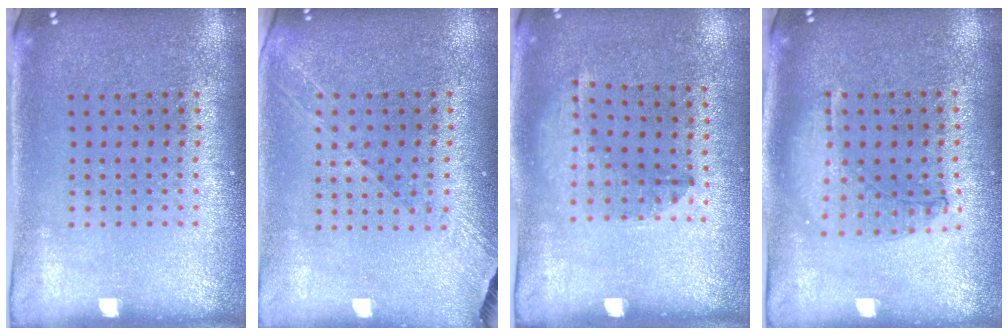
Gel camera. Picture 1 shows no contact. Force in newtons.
{"total": 1.3, "press": 1.2, "slide": 0.5}
{"total": 1.3, "press": 0.9, "slide": 1.0}
{"total": 0.9, "press": 0.9, "slide": 0.2}